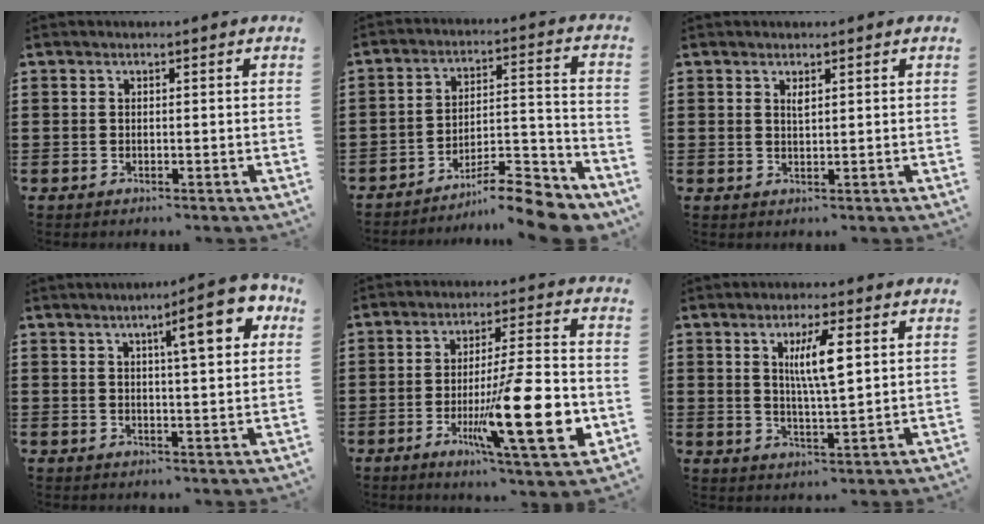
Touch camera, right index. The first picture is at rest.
{"total": 10.6, "force": [-9.6, 1.7, 4.3], "torque": [-0.049, 0.032, -0.182]}
{"total": 1.2, "force": [0.6, 0.3, 0.9], "torque": [-0.020, 0.003, 0.009]}
{"total": 9.4, "force": [4.2, 1.6, 8.3], "torque": [-0.128, -0.006, 0.059]}
{"total": 17.0, "force": [-4.8, 3.2, 16.0], "torque": [-0.263, -0.008, -0.071]}
{"total": 6.6, "force": [2.1, 1.4, 6.1], "torque": [-0.123, 0.006, 0.033]}